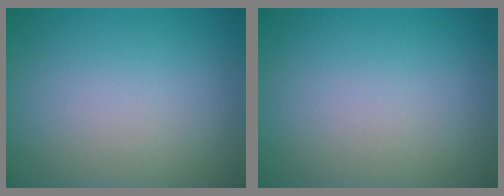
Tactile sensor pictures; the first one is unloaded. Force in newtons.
{"total": 0.0}